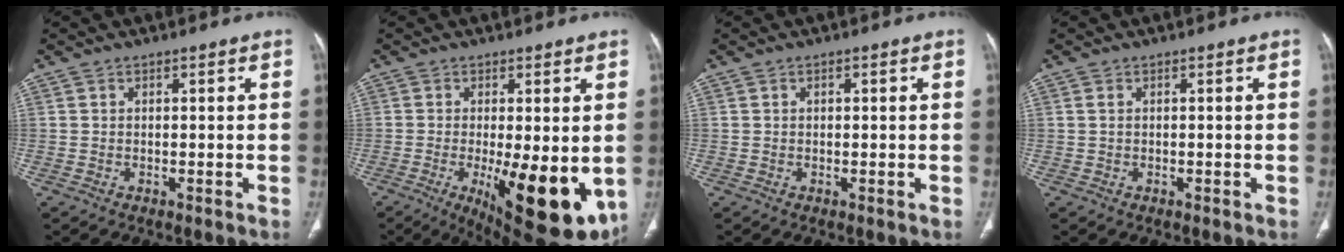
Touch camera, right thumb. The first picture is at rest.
{"total": 17.0, "force": [-3.8, 5.9, 15.4], "torque": [-0.188, -0.027, -0.033]}
{"total": 0.6, "force": [0.1, 0.5, 0.4], "torque": [-0.005, 0.000, 0.001]}
{"total": 0.7, "force": [0.2, 0.4, 0.5], "torque": [-0.015, 0.005, 0.005]}